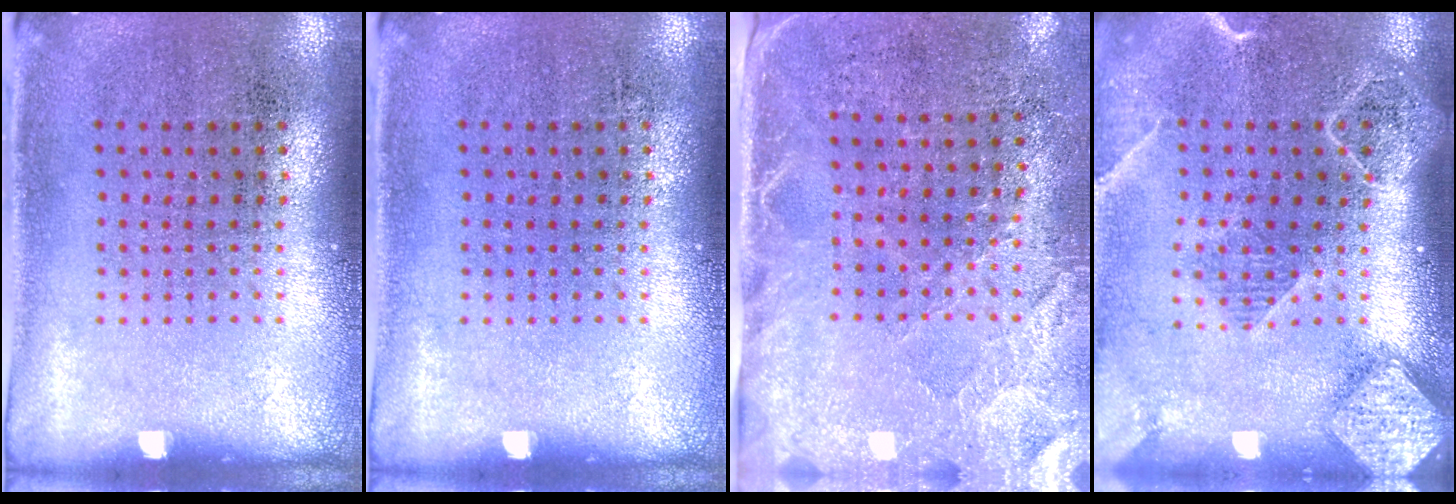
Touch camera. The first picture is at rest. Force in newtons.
{"total": 0.0}
{"total": 2.8, "press": 2.4, "slide": 1.3}
{"total": 2.4, "press": 2.0, "slide": 1.2}